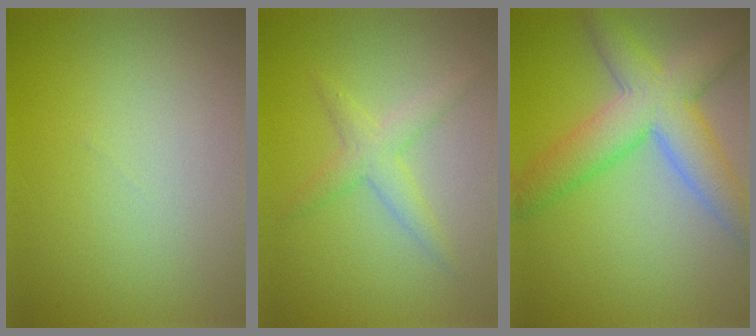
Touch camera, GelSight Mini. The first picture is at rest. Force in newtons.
{"total": 2.3, "press": 2.3, "slide": 0.1}
{"total": 7.2, "press": 7.2, "slide": 0.5}